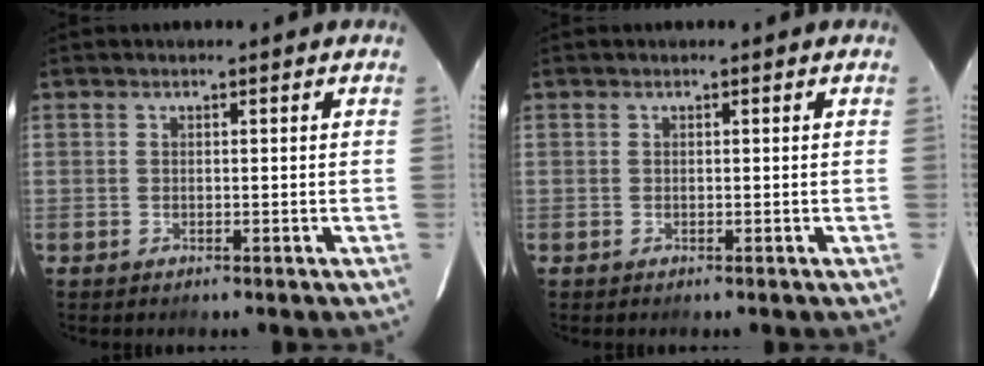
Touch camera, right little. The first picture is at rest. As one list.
[{"total": 0.0}]